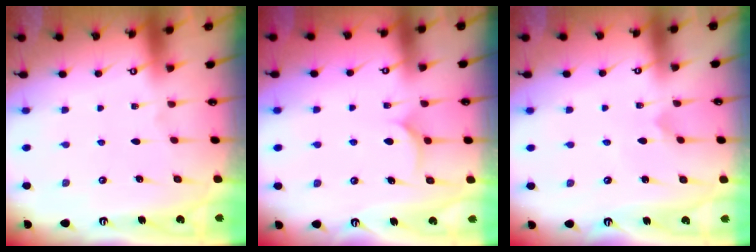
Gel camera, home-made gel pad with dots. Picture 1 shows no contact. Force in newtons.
{"total": 7.3, "press": 7.3, "slide": 0.3}
{"total": 2.3, "press": 2.3, "slide": 0.2}